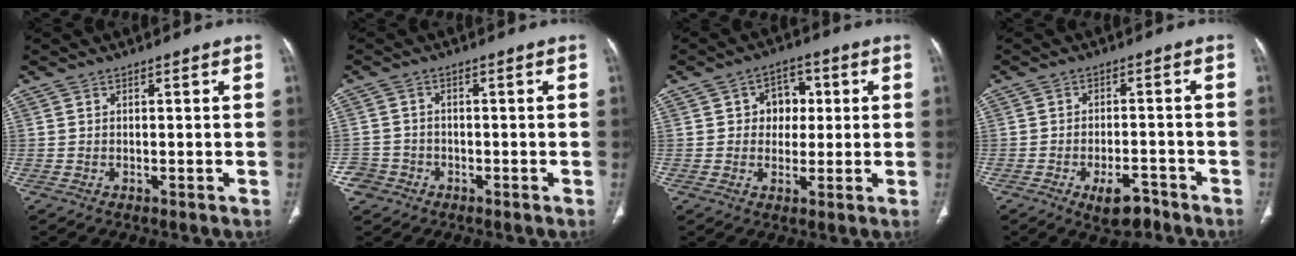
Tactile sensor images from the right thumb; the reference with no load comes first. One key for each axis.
{"total": 3.7, "fx": -2.0, "fy": 3.2, "fz": 0.1, "tx": 0.011, "ty": 0.019, "tz": -0.039}
{"total": 11.8, "fx": 1.9, "fy": 8.7, "fz": 7.7, "tx": -0.068, "ty": 0.018, "tz": 0.023}
{"total": 6.2, "fx": -3.9, "fy": 2.9, "fz": 3.9, "tx": -0.052, "ty": 0.019, "tz": -0.055}